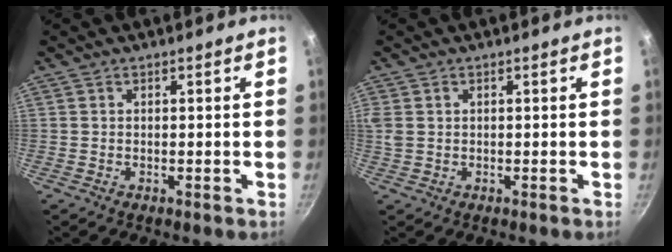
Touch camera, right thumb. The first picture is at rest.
{"total": 2.4, "force": [0.5, 1.8, 1.5], "torque": [-0.032, 0.003, 0.011]}